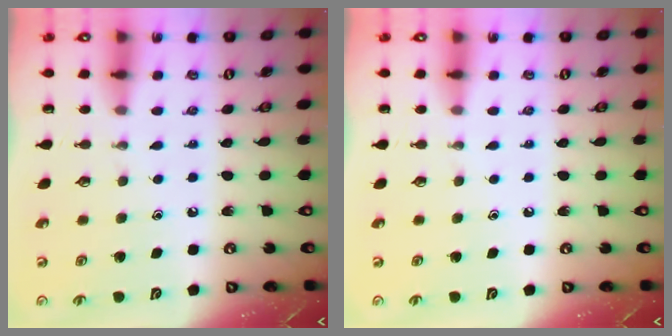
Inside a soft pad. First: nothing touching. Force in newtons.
{"total": 0.0}